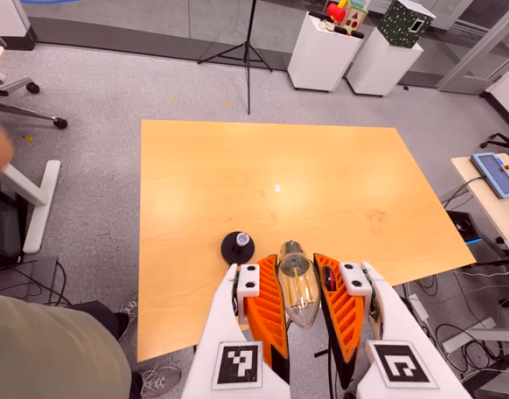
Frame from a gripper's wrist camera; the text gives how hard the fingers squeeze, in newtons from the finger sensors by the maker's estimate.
{"total": 21.3, "left": 23.2, "right": 19.3}